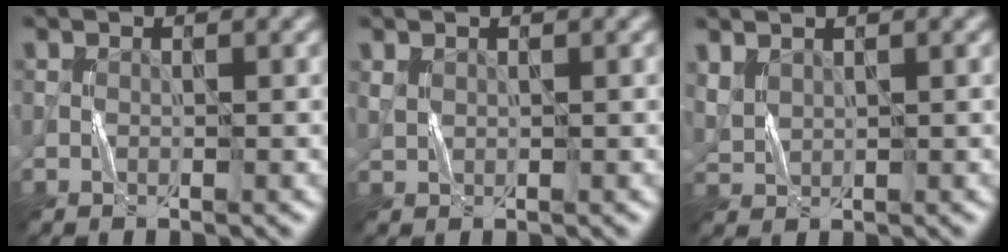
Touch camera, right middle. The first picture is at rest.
{"total": 0.6, "force": [0.4, 0.4, 0.2], "torque": [-0.007, -0.002, 0.012]}
{"total": 1.8, "force": [1.2, 1.0, 0.9], "torque": [-0.026, 0.003, 0.033]}